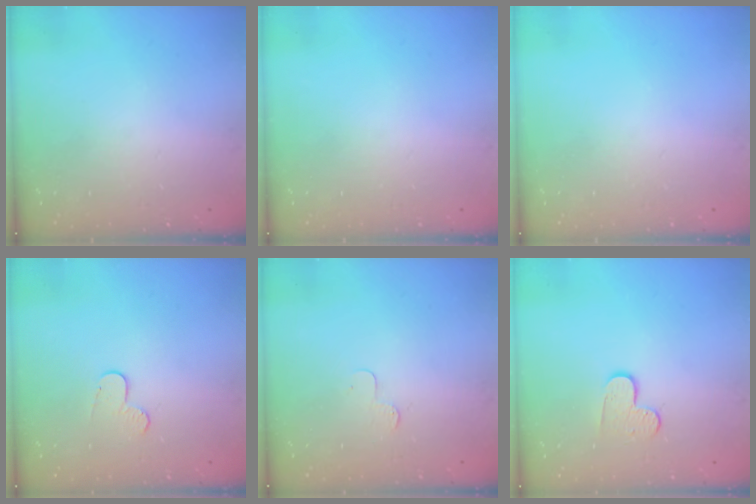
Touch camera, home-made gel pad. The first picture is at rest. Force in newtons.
{"total": 0.0}
{"total": 0.0}
{"total": 5.7, "press": 5.7, "slide": 0.5}
{"total": 3.6, "press": 3.6, "slide": 0.4}
{"total": 7.4, "press": 7.4, "slide": 0.7}